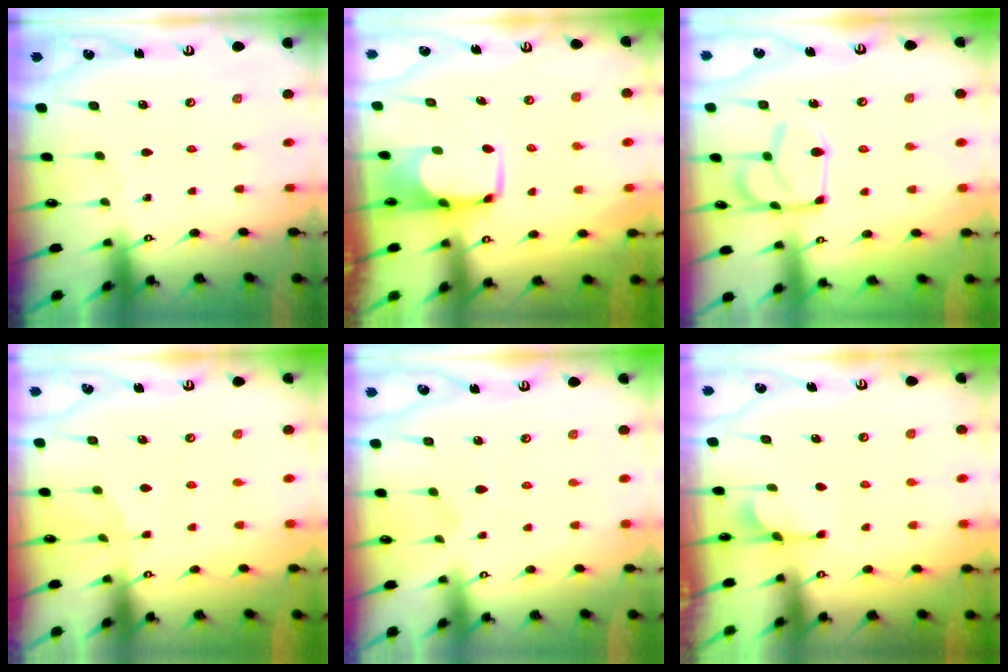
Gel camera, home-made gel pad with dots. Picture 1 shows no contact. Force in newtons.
{"total": 1.7, "press": 1.7, "slide": 0.1}
{"total": 8.7, "press": 8.7, "slide": 0.3}
{"total": 1.2, "press": 0.1, "slide": 1.2}
{"total": 2.7, "press": 2.5, "slide": 1.2}
{"total": 4.3, "press": 4.1, "slide": 1.1}